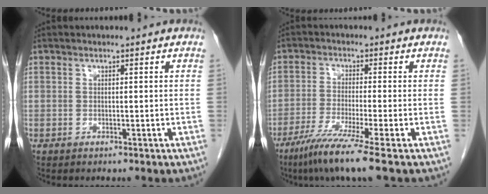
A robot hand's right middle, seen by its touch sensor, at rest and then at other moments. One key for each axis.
{"total": 8.7, "fx": -5.7, "fy": -1.4, "fz": 6.3, "tx": -0.112, "ty": -0.029, "tz": -0.104}